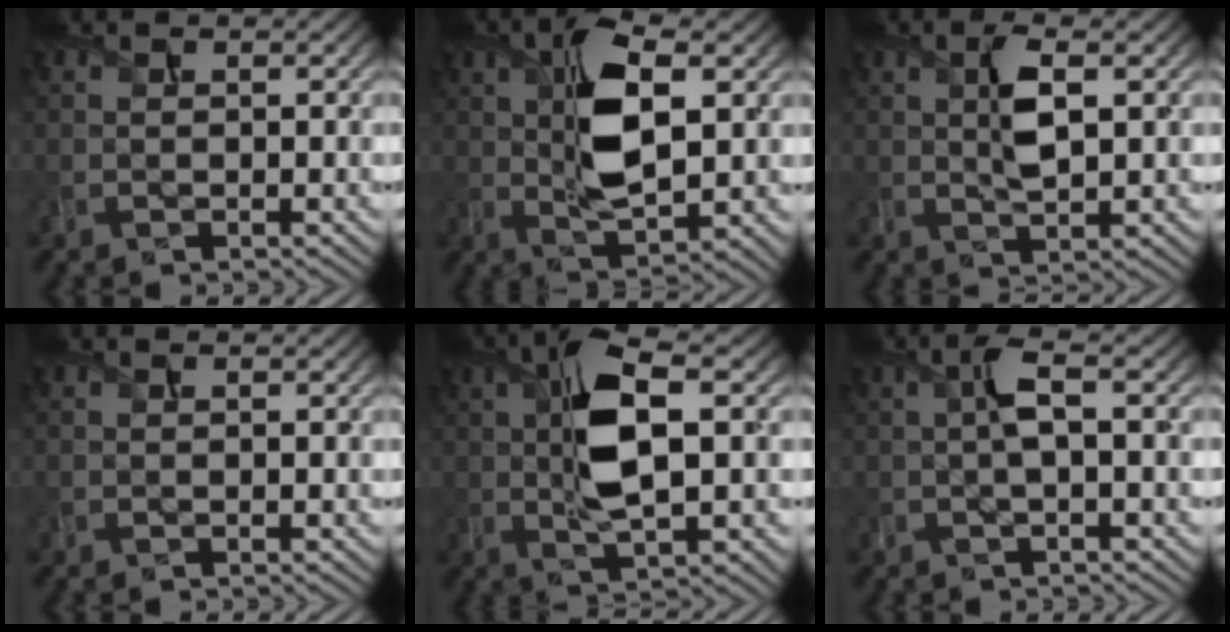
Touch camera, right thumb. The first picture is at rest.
{"total": 10.0, "force": [2.0, 4.2, 8.9], "torque": [-0.171, 0.001, 0.035]}
{"total": 4.3, "force": [0.9, 1.5, 3.9], "torque": [-0.081, 0.000, 0.018]}
{"total": 0.0}
{"total": 10.0, "force": [1.3, 3.5, 9.2], "torque": [-0.181, 0.008, 0.022]}
{"total": 3.2, "force": [0.1, 0.7, 3.1], "torque": [-0.065, 0.011, -0.001]}